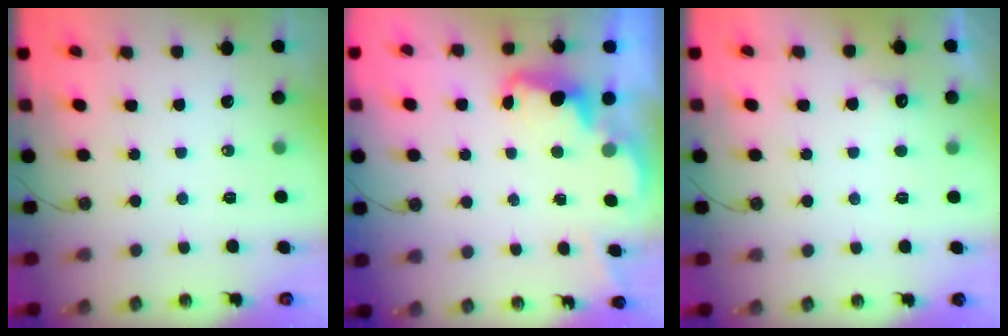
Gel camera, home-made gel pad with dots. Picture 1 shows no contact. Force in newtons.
{"total": 2.4, "press": 2.3, "slide": 0.7}
{"total": 4.5, "press": 4.4, "slide": 1.2}